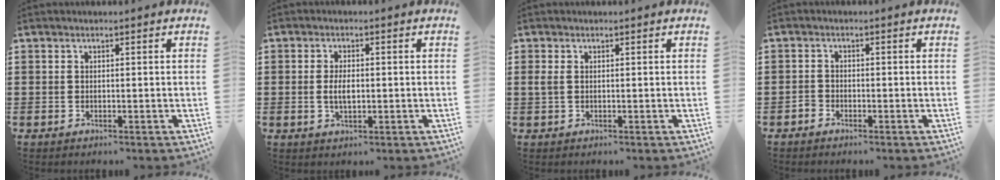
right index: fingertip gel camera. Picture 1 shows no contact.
{"total": 3.2, "force": [-0.1, 1.4, 2.9], "torque": [-0.061, 0.002, -0.006]}
{"total": 1.2, "force": [0.2, 0.6, 1.0], "torque": [-0.028, 0.002, 0.000]}
{"total": 1.5, "force": [-1.3, 0.7, 0.3], "torque": [-0.007, 0.003, -0.027]}